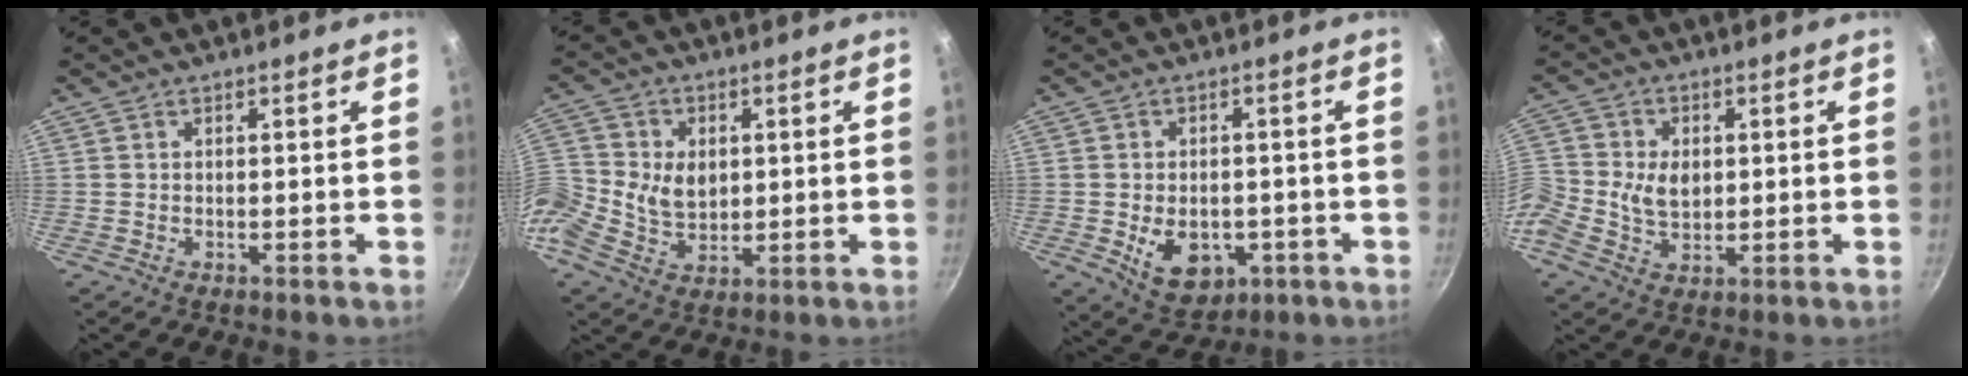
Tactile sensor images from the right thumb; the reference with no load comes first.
{"total": 14.1, "force": [0.3, 11.5, 8.1], "torque": [-0.184, 0.026, 0.003]}
{"total": 9.5, "force": [-2.4, 6.7, 6.4], "torque": [-0.072, -0.001, -0.021]}
{"total": 10.5, "force": [-0.4, 8.4, 6.3], "torque": [-0.134, 0.022, -0.015]}